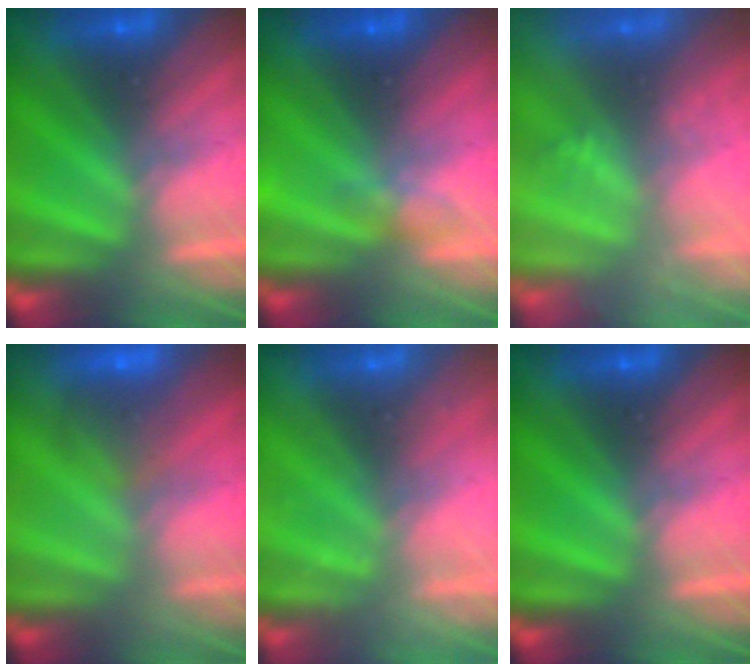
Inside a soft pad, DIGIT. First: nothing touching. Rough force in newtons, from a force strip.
{"total": 3.2}
{"total": 1.9}
{"total": 5.7}
{"total": 2.2}
{"total": 0.0}